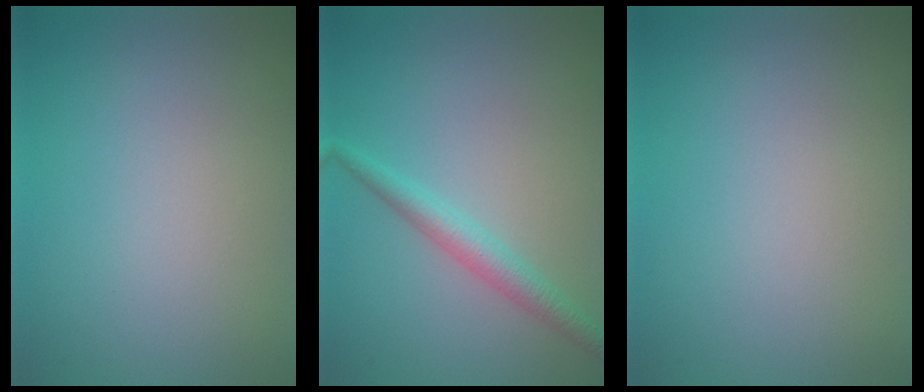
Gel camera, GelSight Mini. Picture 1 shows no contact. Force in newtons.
{"total": 2.5, "press": 2.5, "slide": 0.1}
{"total": 0.0}